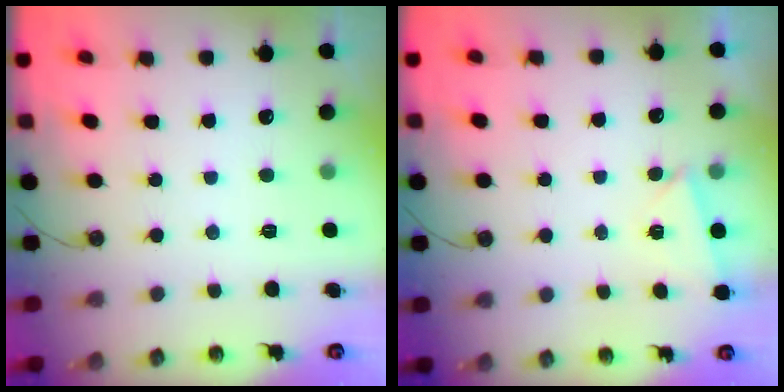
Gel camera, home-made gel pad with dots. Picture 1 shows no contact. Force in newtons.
{"total": 2.8, "press": 1.7, "slide": 2.2}